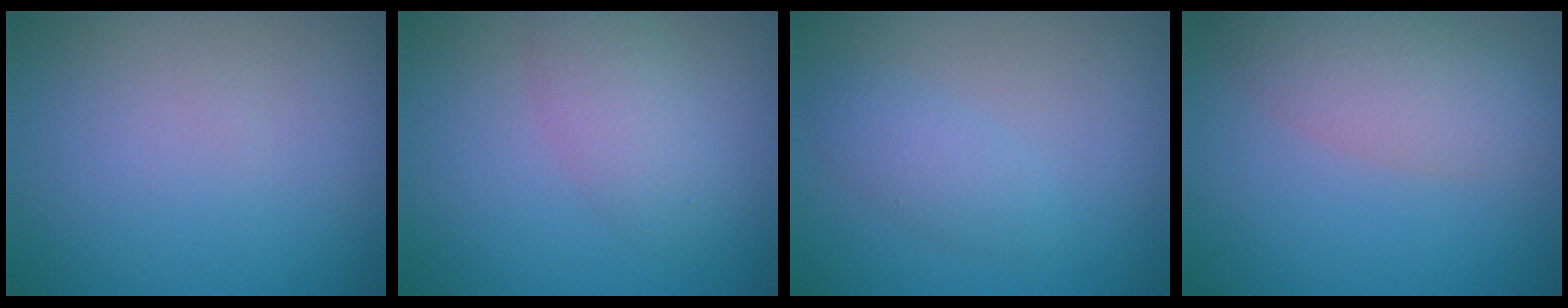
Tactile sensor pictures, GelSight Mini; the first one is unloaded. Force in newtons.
{"total": 3.1, "press": 3.1, "slide": 0.2}
{"total": 1.9, "press": 1.9, "slide": 0.1}
{"total": 4.7, "press": 4.7, "slide": 0.3}